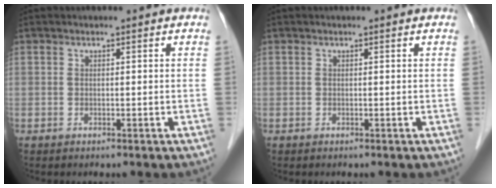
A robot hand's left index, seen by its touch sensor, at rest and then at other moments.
{"total": 0.0}